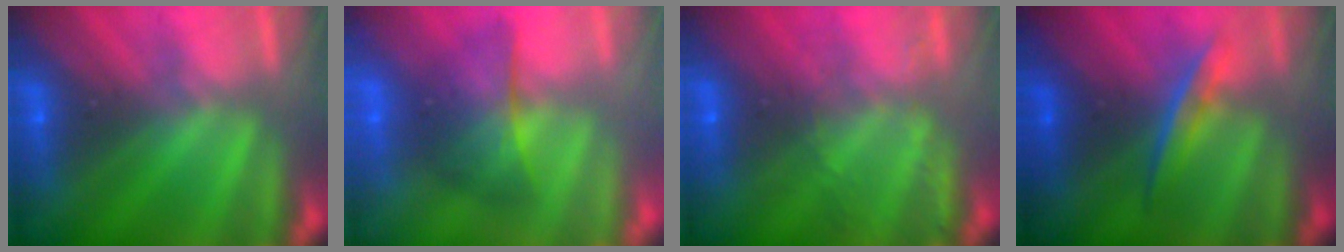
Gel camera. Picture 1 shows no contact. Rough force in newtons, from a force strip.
{"total": 2.1}
{"total": 2.2}
{"total": 1.6}